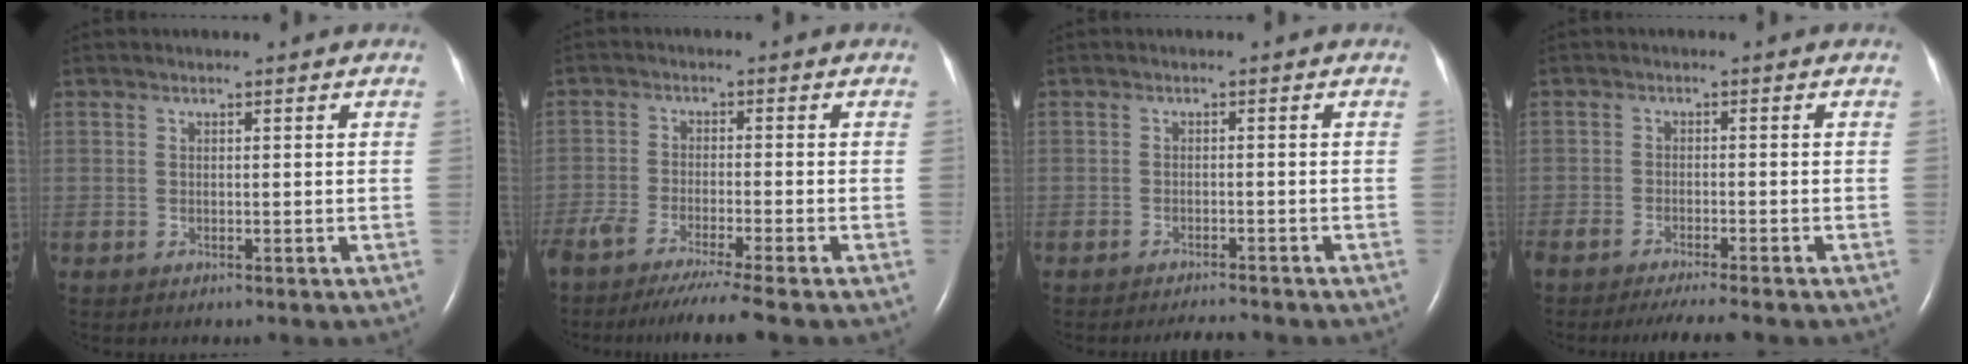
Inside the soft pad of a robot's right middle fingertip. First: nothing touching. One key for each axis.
{"total": 10.8, "fx": -9.0, "fy": -1.2, "fz": 5.8, "tx": -0.072, "ty": -0.036, "tz": -0.141}
{"total": 3.2, "fx": -3.1, "fy": 0.1, "fz": 0.9, "tx": -0.016, "ty": -0.011, "tz": -0.044}
{"total": 6.9, "fx": -5.9, "fy": 0.2, "fz": 3.6, "tx": -0.046, "ty": -0.014, "tz": -0.091}